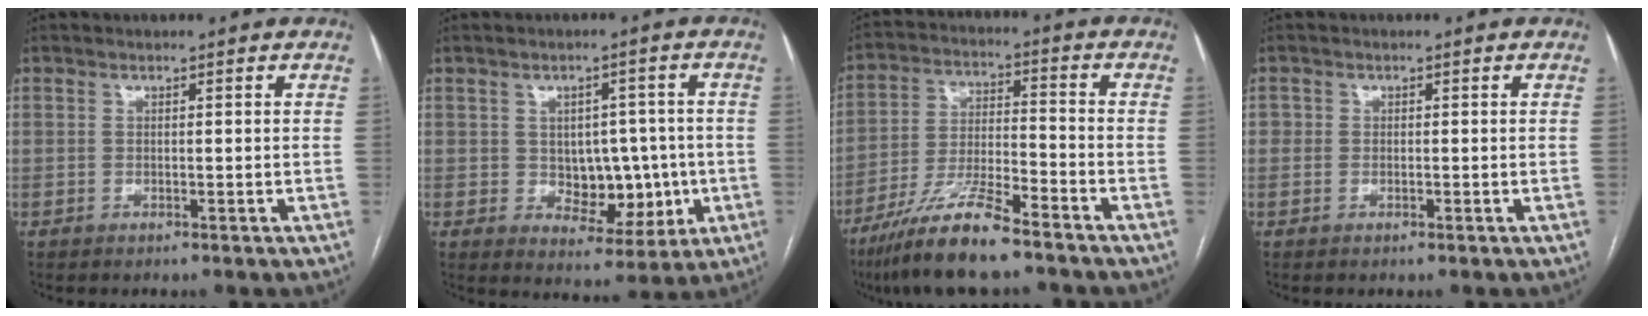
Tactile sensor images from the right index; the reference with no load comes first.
{"total": 8.3, "force": [-0.6, 5.5, 6.2], "torque": [-0.071, 0.013, 0.006]}
{"total": 12.1, "force": [-9.1, 1.4, 7.9], "torque": [-0.155, -0.022, -0.167]}
{"total": 1.3, "force": [-0.2, 1.2, 0.4], "torque": [-0.004, 0.006, -0.003]}